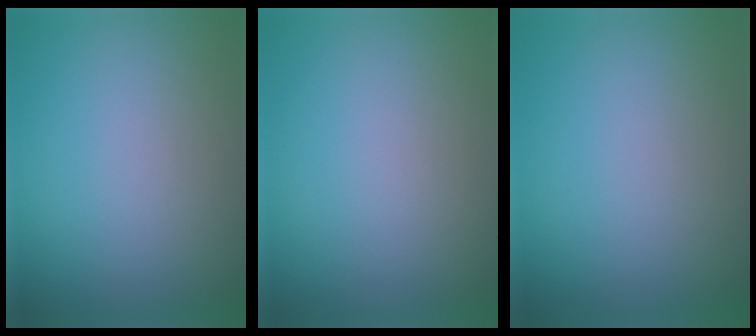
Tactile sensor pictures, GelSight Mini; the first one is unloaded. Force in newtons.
{"total": 0.0}
{"total": 0.0}